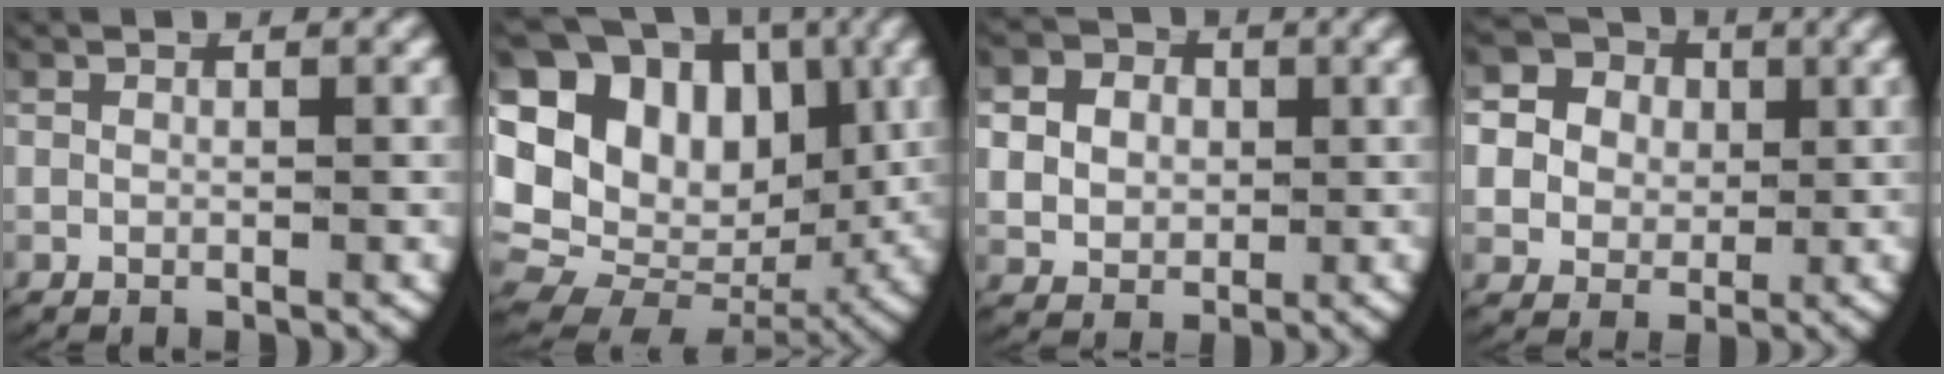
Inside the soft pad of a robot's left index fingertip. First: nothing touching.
{"total": 19.5, "force": [1.7, 15.8, 11.4], "torque": [-0.239, -0.042, 0.031]}
{"total": 7.1, "force": [1.3, 6.2, 3.1], "torque": [-0.067, -0.006, 0.020]}
{"total": 12.2, "force": [3.5, 10.4, 5.3], "torque": [-0.130, -0.006, 0.047]}